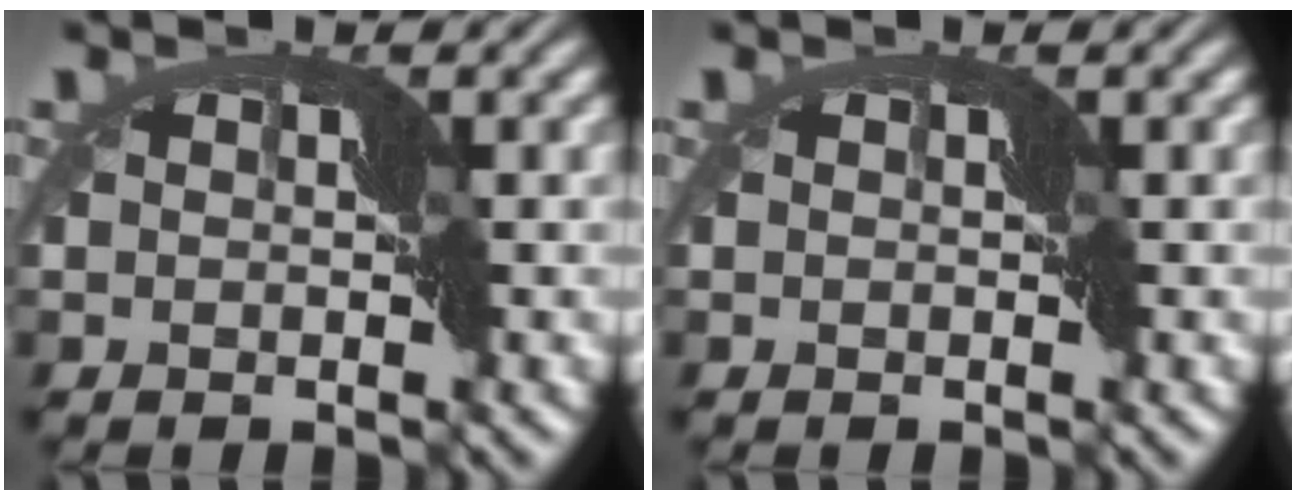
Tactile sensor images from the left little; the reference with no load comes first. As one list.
[{"total": 0.0}]